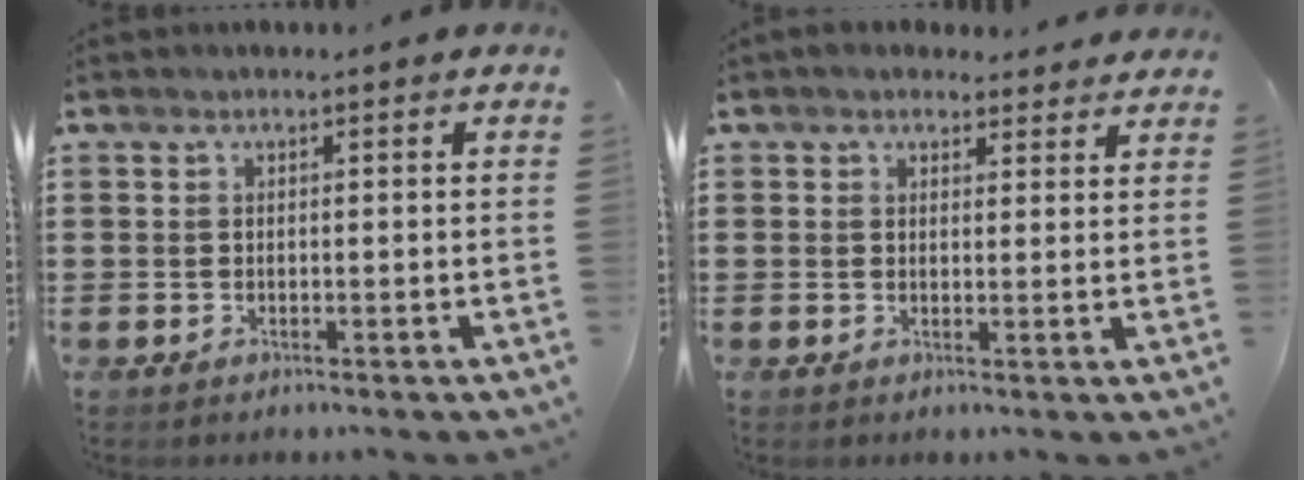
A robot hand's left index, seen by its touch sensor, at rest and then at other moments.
{"total": 2.5, "force": [2.2, 1.2, 0.3], "torque": [-0.005, -0.002, 0.039]}